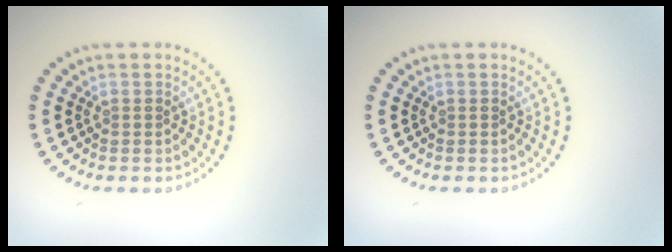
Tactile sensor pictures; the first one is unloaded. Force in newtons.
{"total": 0.0}